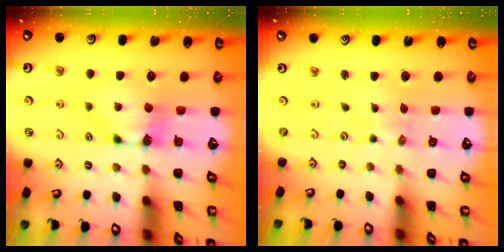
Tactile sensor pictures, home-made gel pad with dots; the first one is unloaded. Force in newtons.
{"total": 3.1, "press": 3.1, "slide": 0.1}